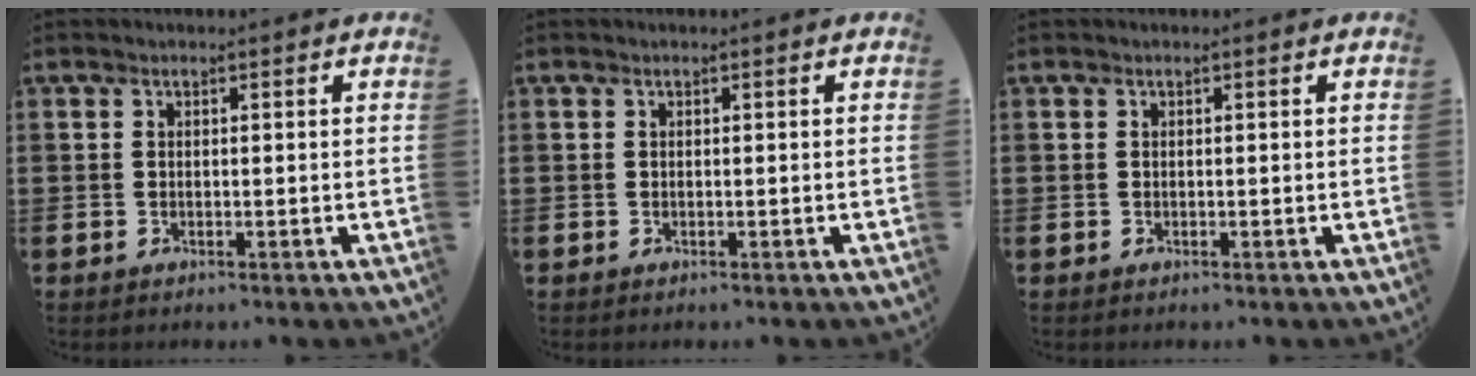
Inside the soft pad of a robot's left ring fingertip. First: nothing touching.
{"total": 0.0}
{"total": 0.0}